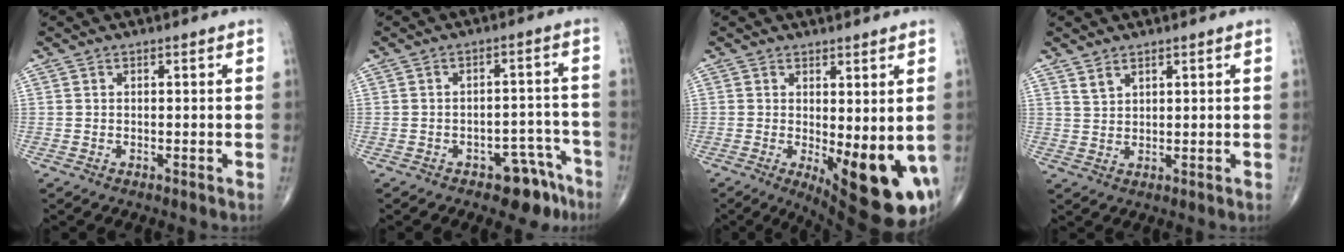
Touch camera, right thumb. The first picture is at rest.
{"total": 7.4, "force": [-5.0, 3.9, 3.8], "torque": [-0.016, 0.049, -0.063]}
{"total": 13.9, "force": [-2.6, 4.8, 12.8], "torque": [-0.163, -0.029, -0.020]}
{"total": 2.3, "force": [1.8, 1.1, 1.0], "torque": [-0.012, -0.010, 0.039]}